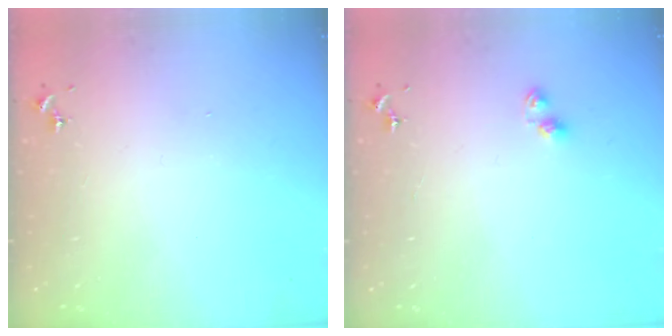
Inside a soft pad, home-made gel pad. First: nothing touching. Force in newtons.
{"total": 5.7, "press": 5.7, "slide": 0.3}